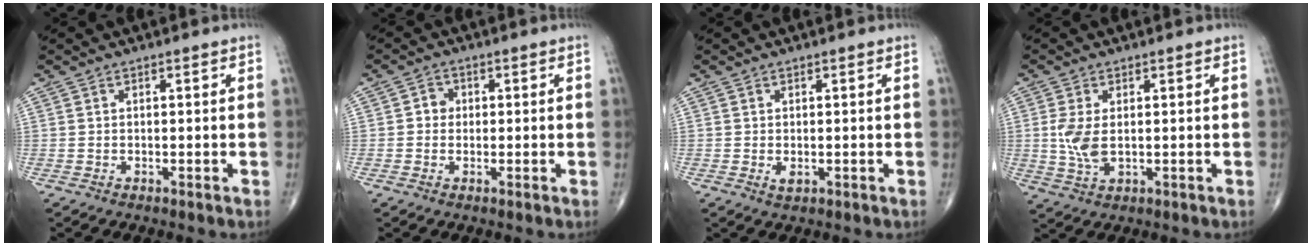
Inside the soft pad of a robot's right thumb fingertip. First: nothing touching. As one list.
[{"total": 2.4, "force": [0.1, 2.2, 0.9], "torque": [0.002, 0.007, -0.005]}, {"total": 1.2, "force": [-0.1, 0.6, 1.0], "torque": [-0.015, -0.003, 0.000]}, {"total": 5.5, "force": [0.4, 2.9, 4.7], "torque": [-0.109, -0.006, 0.012]}]